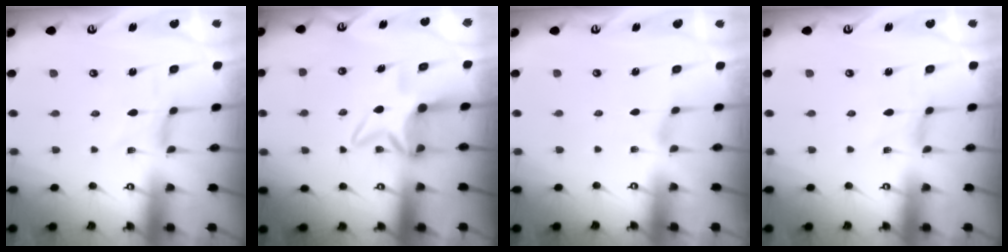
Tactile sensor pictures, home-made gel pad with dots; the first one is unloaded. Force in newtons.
{"total": 7.4, "press": 7.3, "slide": 1.0}
{"total": 0.7, "press": 0.6, "slide": 0.2}
{"total": 0.0}